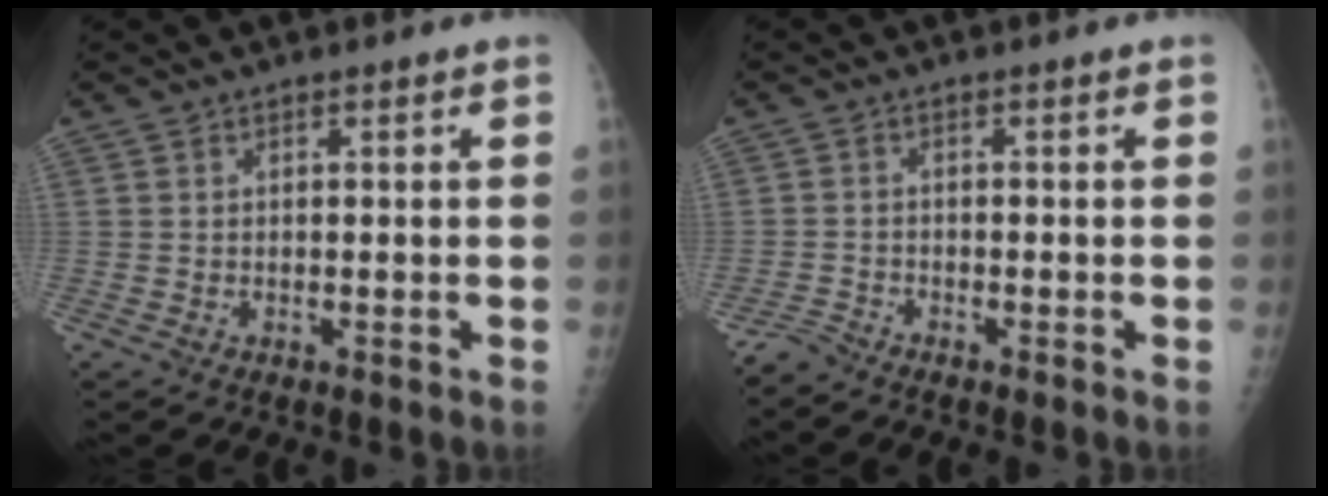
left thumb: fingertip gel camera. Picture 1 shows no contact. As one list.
[{"total": 2.1, "force": [-2.1, 0.1, 0.0], "torque": [-0.003, -0.008, -0.049]}]